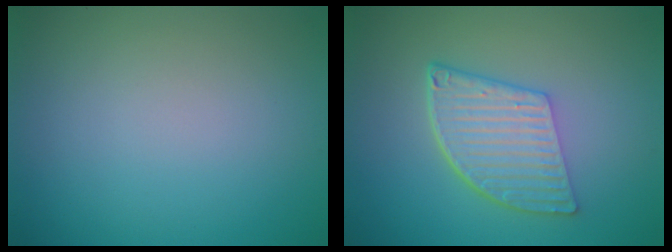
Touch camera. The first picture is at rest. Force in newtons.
{"total": 6.2, "press": 4.2, "slide": 4.5}